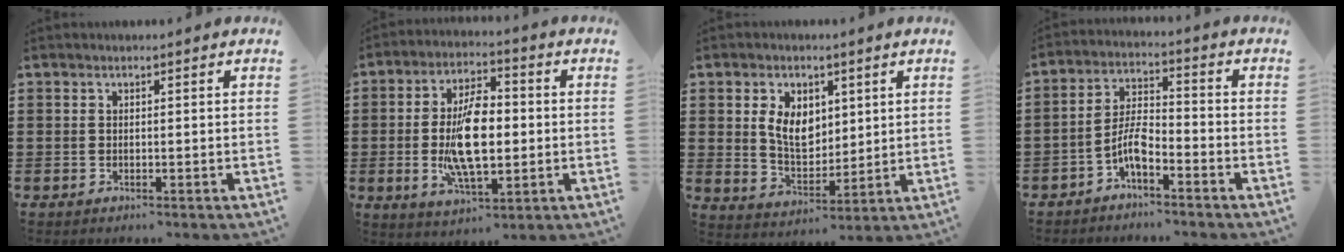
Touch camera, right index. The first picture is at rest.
{"total": 11.6, "force": [-0.8, 5.1, 10.4], "torque": [-0.206, -0.004, -0.017]}
{"total": 6.6, "force": [2.2, 4.5, 4.2], "torque": [-0.090, 0.012, 0.039]}
{"total": 5.6, "force": [-3.4, 1.8, 4.1], "torque": [-0.100, 0.001, -0.073]}